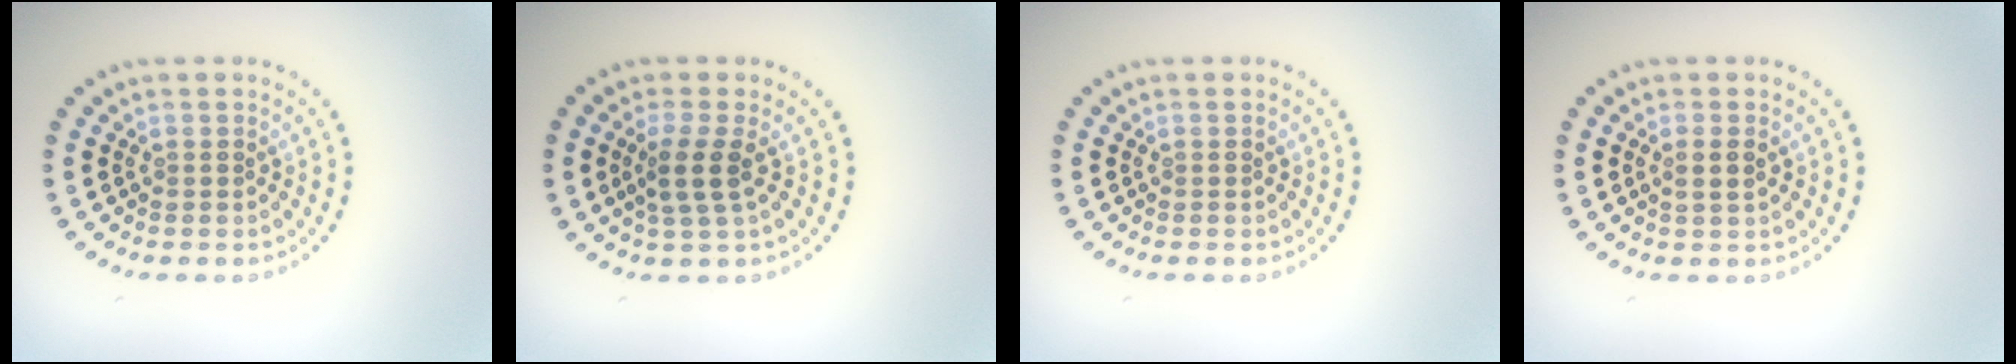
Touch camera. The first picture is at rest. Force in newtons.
{"total": 2.5, "press": 2.0, "slide": 1.4}
{"total": 0.0}
{"total": 1.2, "press": 1.1, "slide": 0.5}